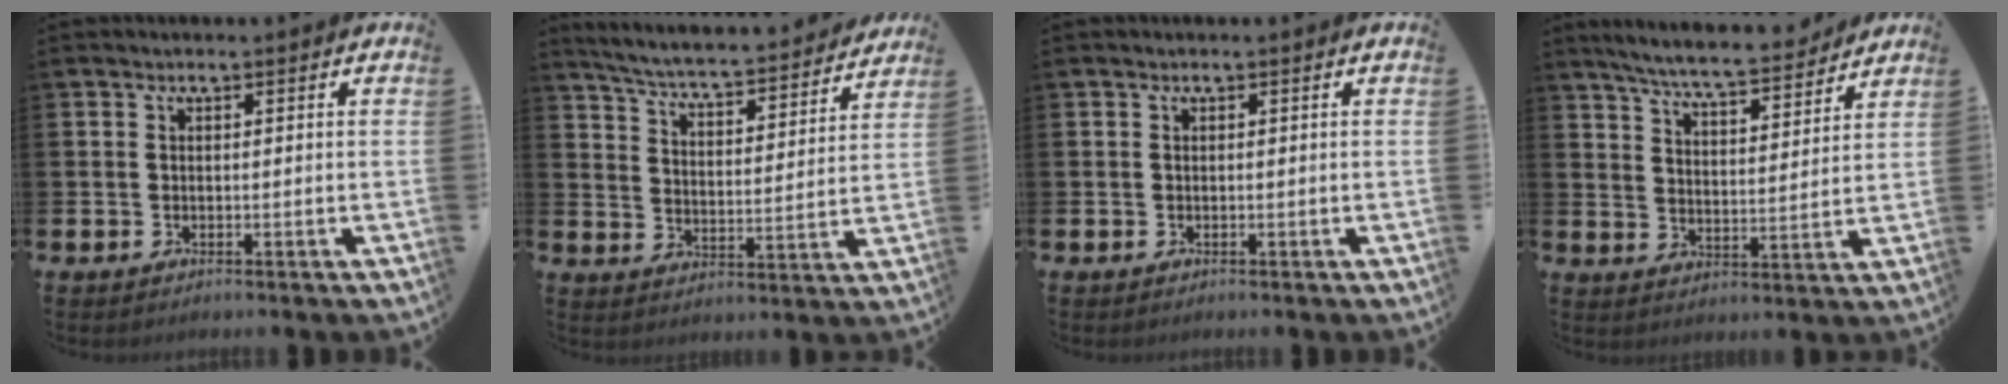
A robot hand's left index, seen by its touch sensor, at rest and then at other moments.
{"total": 6.0, "force": [5.8, 0.3, 1.7], "torque": [-0.063, -0.048, 0.095]}
{"total": 0.0}
{"total": 7.3, "force": [6.9, 0.6, 2.3], "torque": [-0.064, -0.049, 0.117]}